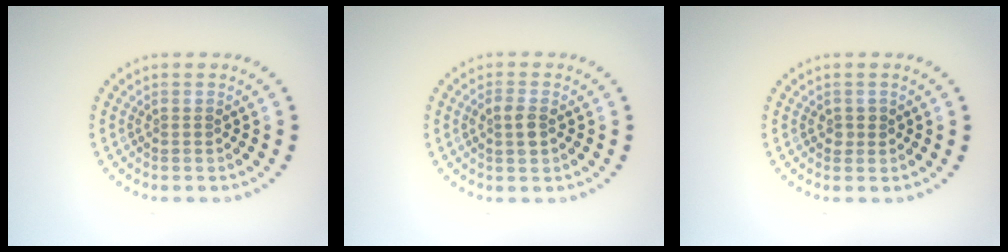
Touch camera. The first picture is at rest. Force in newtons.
{"total": 1.8, "press": 1.8, "slide": 0.1}
{"total": 0.8, "press": 0.7, "slide": 0.4}